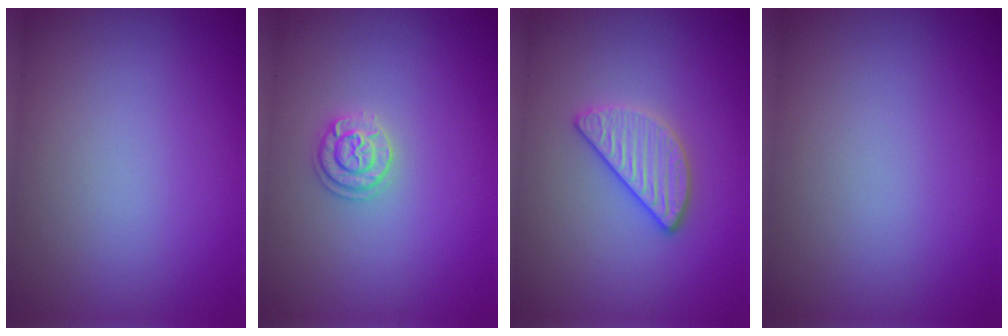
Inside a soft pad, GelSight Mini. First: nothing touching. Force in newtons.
{"total": 1.8, "press": 1.7, "slide": 0.3}
{"total": 3.0, "press": 2.8, "slide": 1.1}
{"total": 0.0}